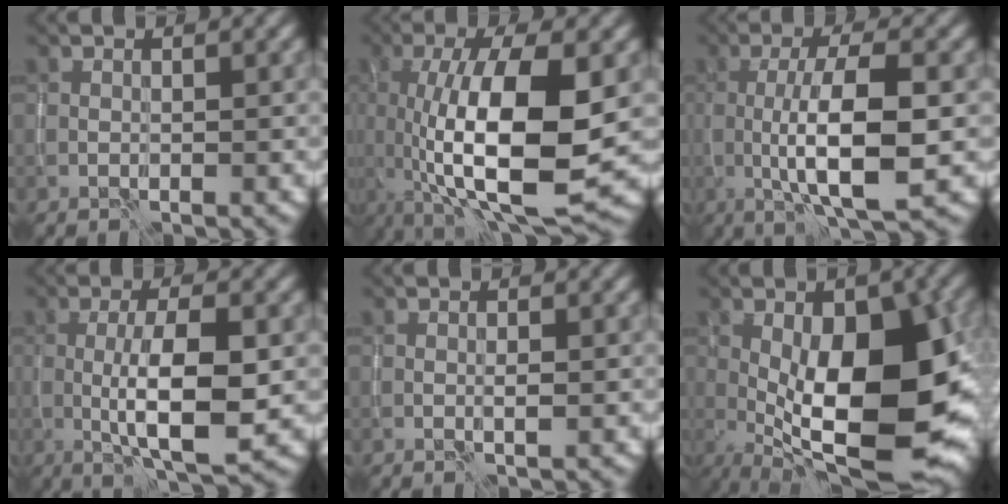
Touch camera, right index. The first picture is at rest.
{"total": 12.0, "force": [-1.1, 3.8, 11.3], "torque": [-0.193, -0.012, -0.017]}
{"total": 8.0, "force": [-0.7, 2.1, 7.7], "torque": [-0.125, -0.007, -0.009]}
{"total": 7.1, "force": [-0.6, 1.8, 6.9], "torque": [-0.116, -0.005, -0.008]}
{"total": 0.6, "force": [0.0, -0.1, 0.6], "torque": [-0.013, 0.000, -0.002]}
{"total": 14.3, "force": [-1.8, 5.8, 13.0], "torque": [-0.188, 0.004, -0.032]}